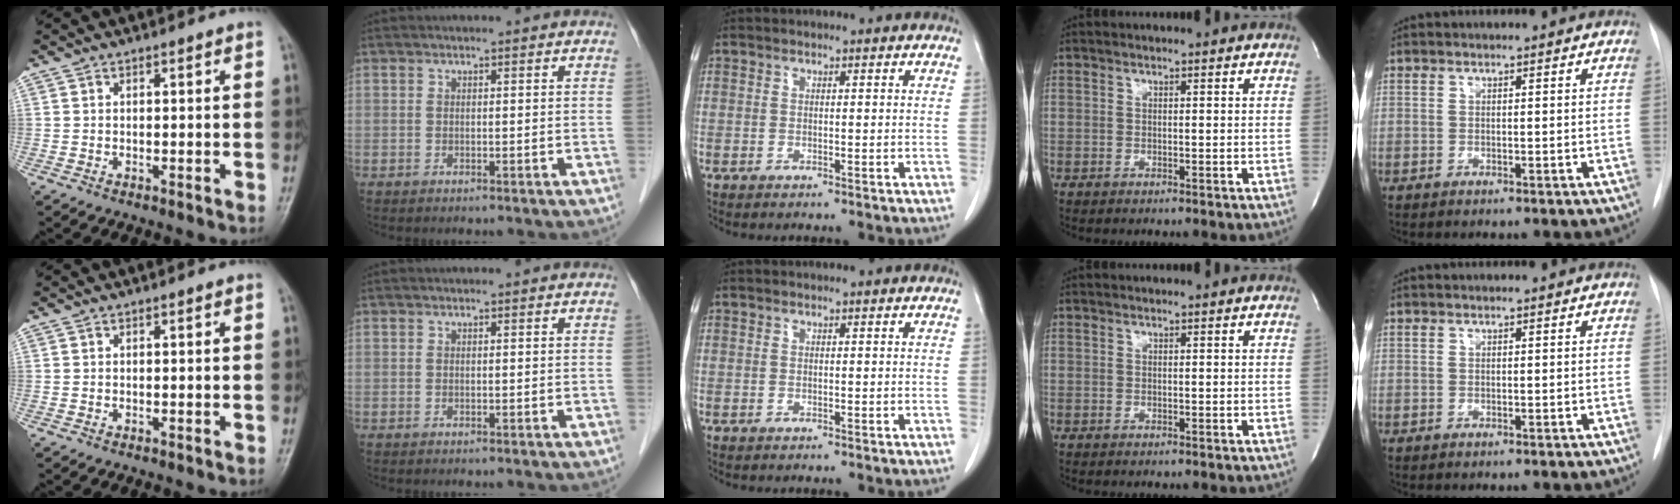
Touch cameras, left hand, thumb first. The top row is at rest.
{}